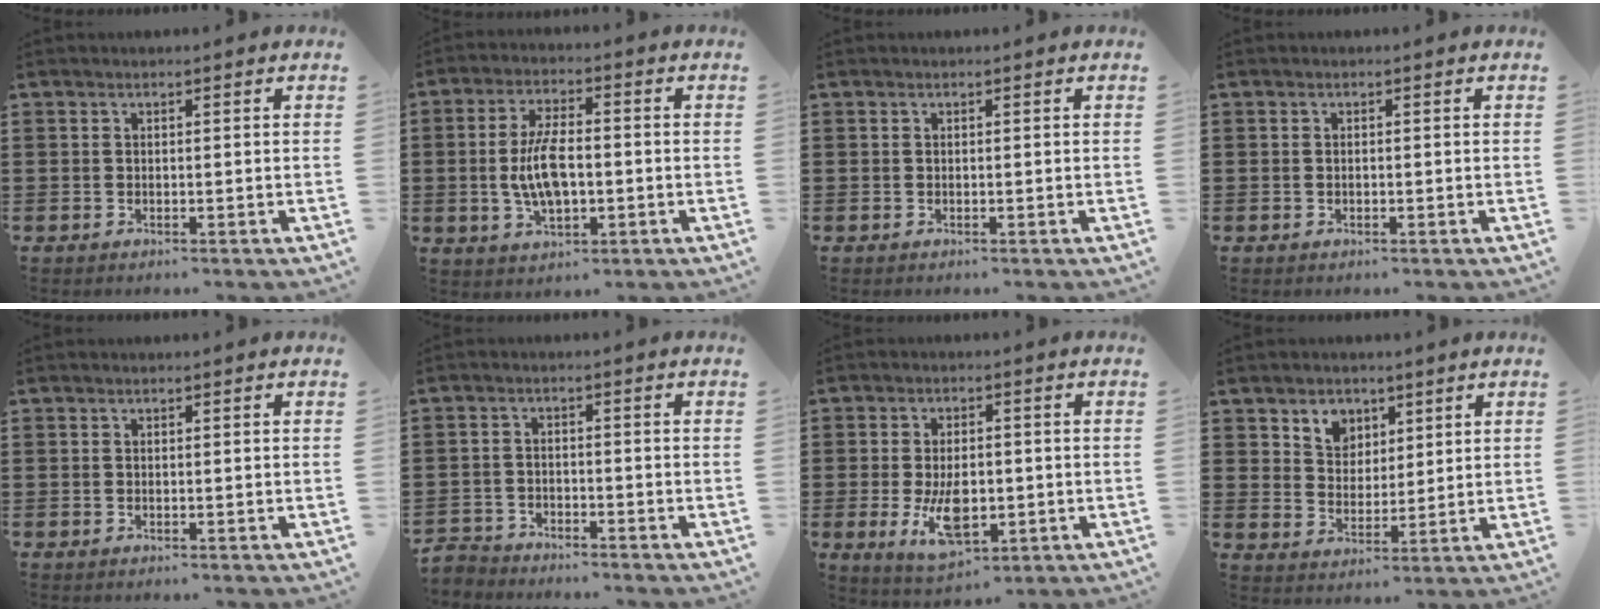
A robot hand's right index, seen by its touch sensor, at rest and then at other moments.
{"total": 7.7, "force": [-0.8, 3.4, 6.9], "torque": [-0.149, -0.001, -0.019]}
{"total": 0.0}
{"total": 0.0}
{"total": 0.0}
{"total": 2.8, "force": [-2.8, 0.5, -0.5], "torque": [0.001, 0.001, -0.062]}
{"total": 7.9, "force": [-1.3, 4.2, 6.5], "torque": [-0.121, -0.006, -0.026]}
{"total": 4.6, "force": [2.8, 3.6, 0.5], "torque": [-0.030, 0.009, 0.053]}